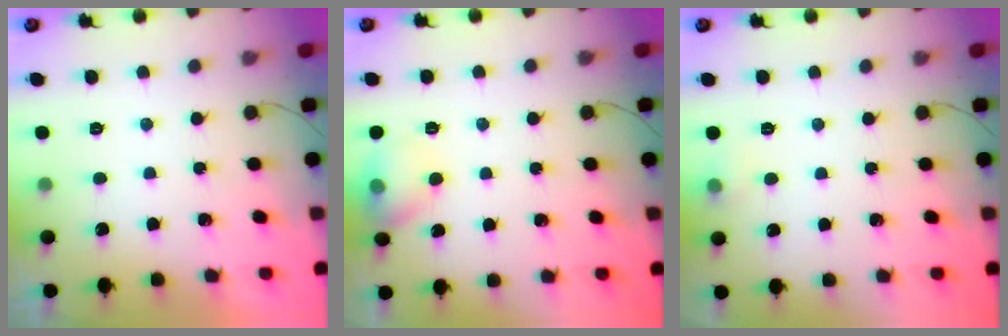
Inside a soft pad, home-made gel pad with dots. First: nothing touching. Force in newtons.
{"total": 8.4, "press": 8.2, "slide": 1.8}
{"total": 5.4, "press": 5.3, "slide": 1.2}